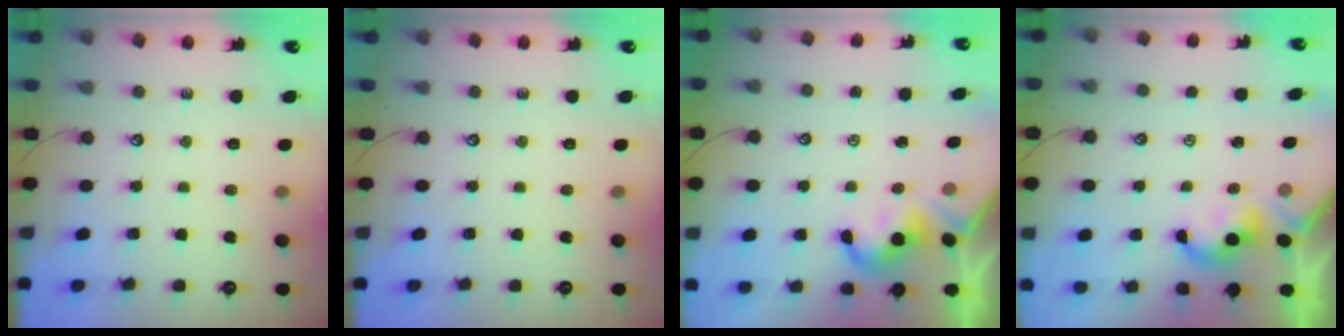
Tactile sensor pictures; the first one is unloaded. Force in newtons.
{"total": 0.0}
{"total": 2.1, "press": 2.1, "slide": 0.4}
{"total": 0.0}